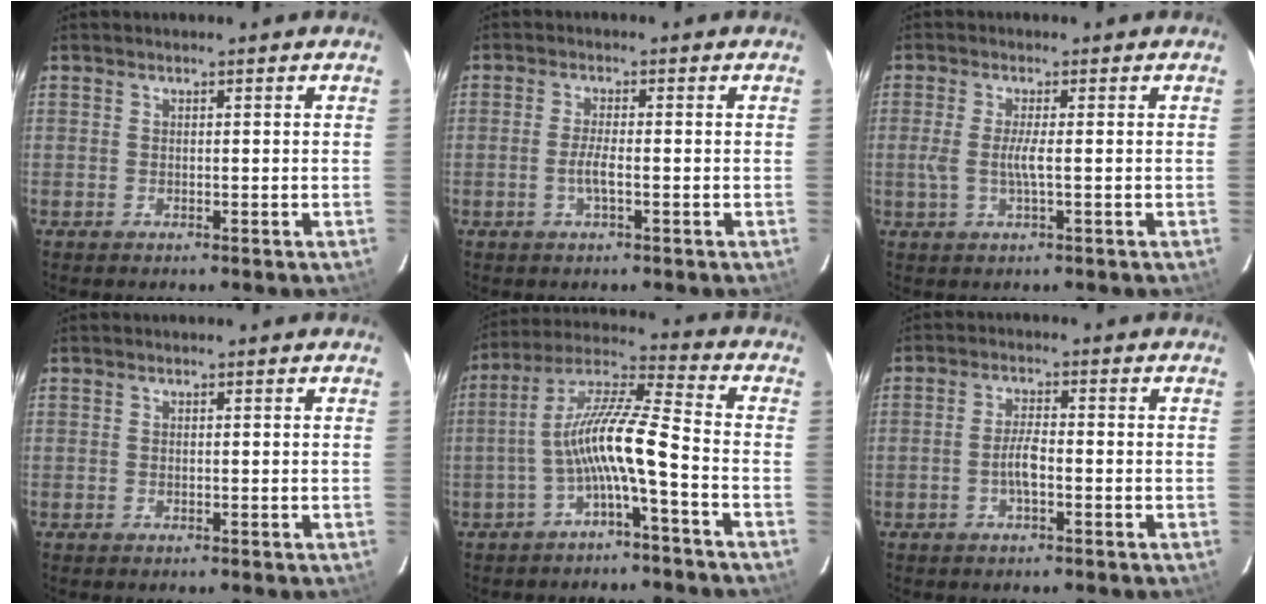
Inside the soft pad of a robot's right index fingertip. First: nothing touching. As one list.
[{"total": 2.6, "force": [-1.0, 0.2, 2.5], "torque": [-0.050, -0.004, -0.018]}, {"total": 3.5, "force": [-0.4, -0.1, 3.5], "torque": [-0.073, -0.002, -0.009]}, {"total": 0.0}, {"total": 10.6, "force": [-3.7, 0.5, 9.9], "torque": [-0.208, 0.018, -0.071]}, {"total": 3.5, "force": [-1.3, 0.8, 3.1], "torque": [-0.065, 0.003, -0.024]}]